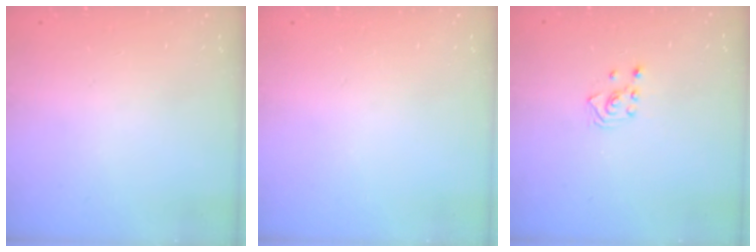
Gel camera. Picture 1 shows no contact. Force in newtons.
{"total": 0.0}
{"total": 2.6, "press": 2.4, "slide": 0.9}